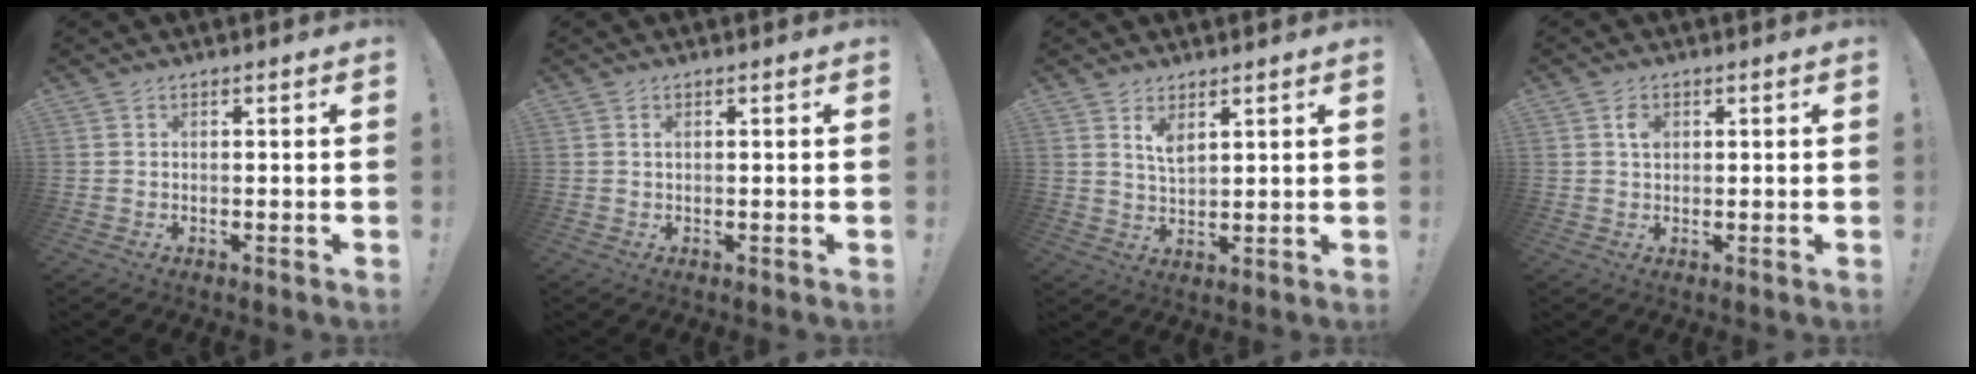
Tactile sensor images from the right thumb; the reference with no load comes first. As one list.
[{"total": 0.7, "force": [0.3, 0.3, 0.6], "torque": [-0.020, 0.005, 0.007]}, {"total": 5.2, "force": [3.4, 2.3, 3.2], "torque": [-0.058, -0.018, 0.058]}, {"total": 2.7, "force": [0.7, 1.9, 1.8], "torque": [-0.020, -0.002, 0.009]}]